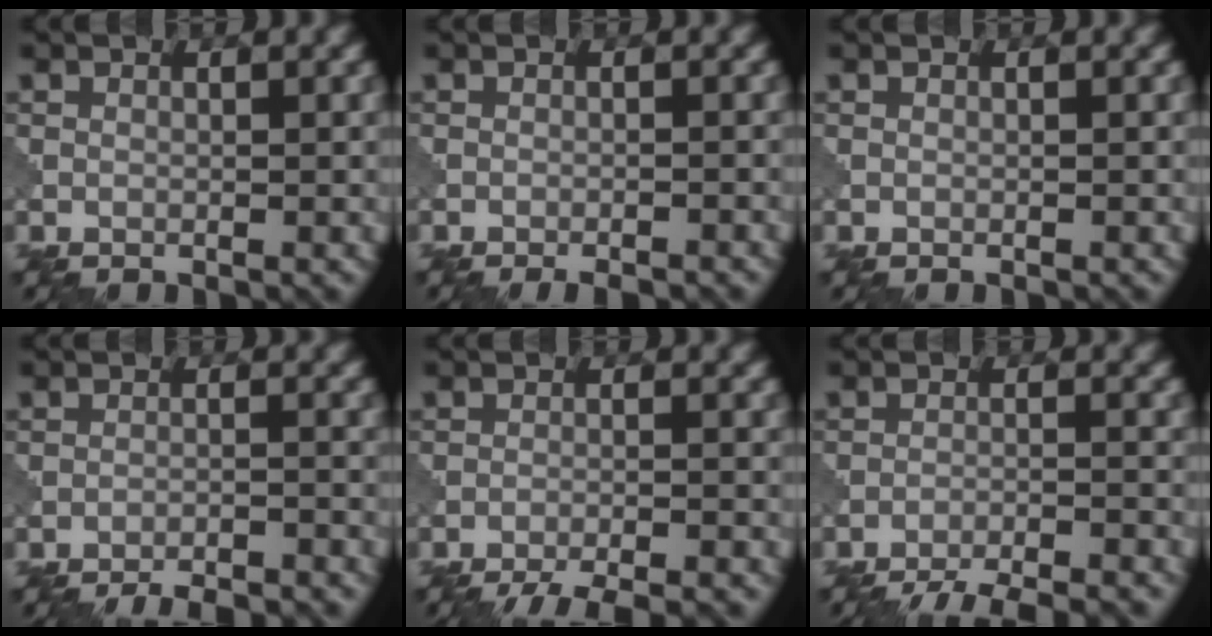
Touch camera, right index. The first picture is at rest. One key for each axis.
{"total": 2.7, "fx": -2.3, "fy": 0.5, "fz": 1.1, "tx": -0.013, "ty": 0.006, "tz": -0.033}
{"total": 0.0}
{"total": 7.5, "fx": -7.2, "fy": 1.4, "fz": 1.8, "tx": -0.016, "ty": 0.009, "tz": -0.094}
{"total": 7.9, "fx": -7.4, "fy": 1.4, "fz": 2.6, "tx": -0.031, "ty": -0.002, "tz": -0.105}
{"total": 10.4, "fx": -9.8, "fy": 1.9, "fz": 2.8, "tx": -0.033, "ty": -0.004, "tz": -0.136}